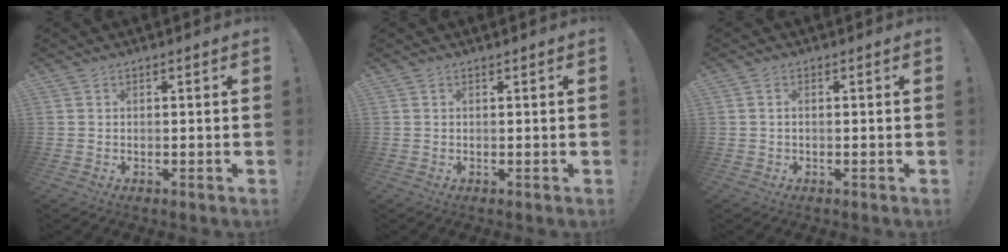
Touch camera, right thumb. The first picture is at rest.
{"total": 0.6, "force": [0.5, -0.2, 0.0], "torque": [0.005, -0.003, 0.008]}
{"total": 0.7, "force": [0.1, 0.0, 0.7], "torque": [-0.014, 0.000, 0.002]}